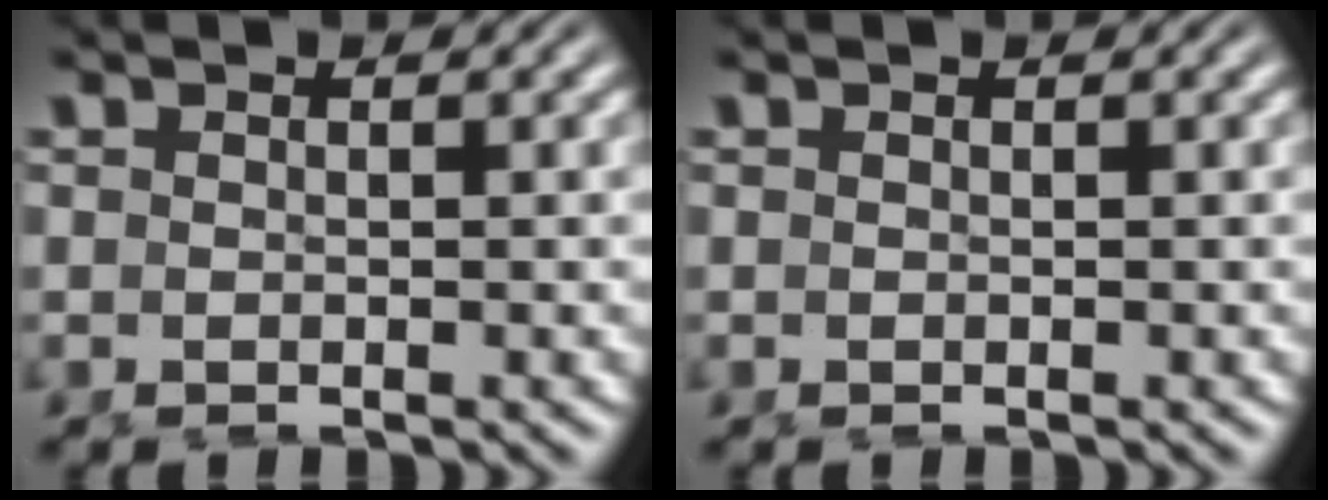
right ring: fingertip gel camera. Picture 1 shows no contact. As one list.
[{"total": 0.0}]